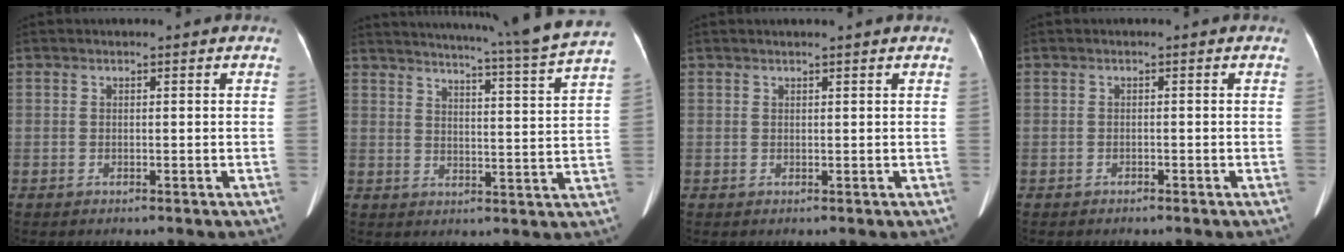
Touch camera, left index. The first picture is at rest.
{"total": 19.6, "force": [17.5, -2.5, 8.4], "torque": [-0.141, -0.059, 0.217]}
{"total": 1.1, "force": [0.9, -0.3, 0.6], "torque": [-0.014, 0.008, 0.021]}
{"total": 0.6, "force": [-0.5, 0.2, 0.1], "torque": [-0.007, -0.001, -0.010]}